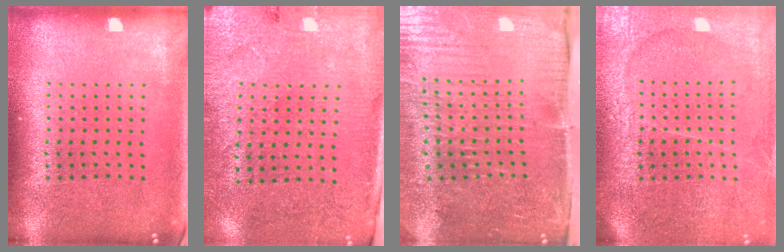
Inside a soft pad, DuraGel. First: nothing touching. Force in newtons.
{"total": 2.7, "press": 2.5, "slide": 1.1}
{"total": 5.3, "press": 4.4, "slide": 2.9}
{"total": 3.8, "press": 3.4, "slide": 1.7}